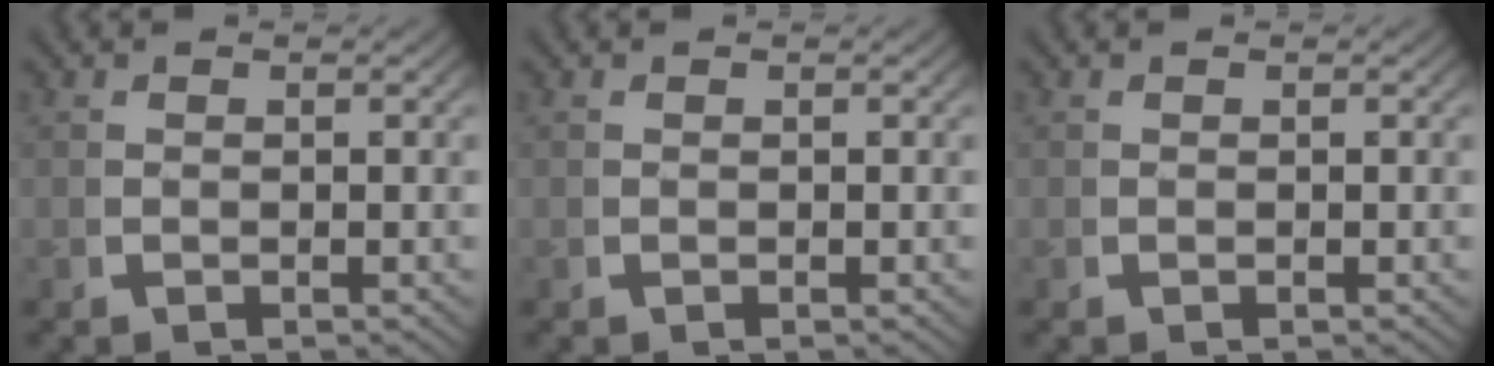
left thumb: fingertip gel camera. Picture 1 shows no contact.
{"total": 0.0}
{"total": 0.0}